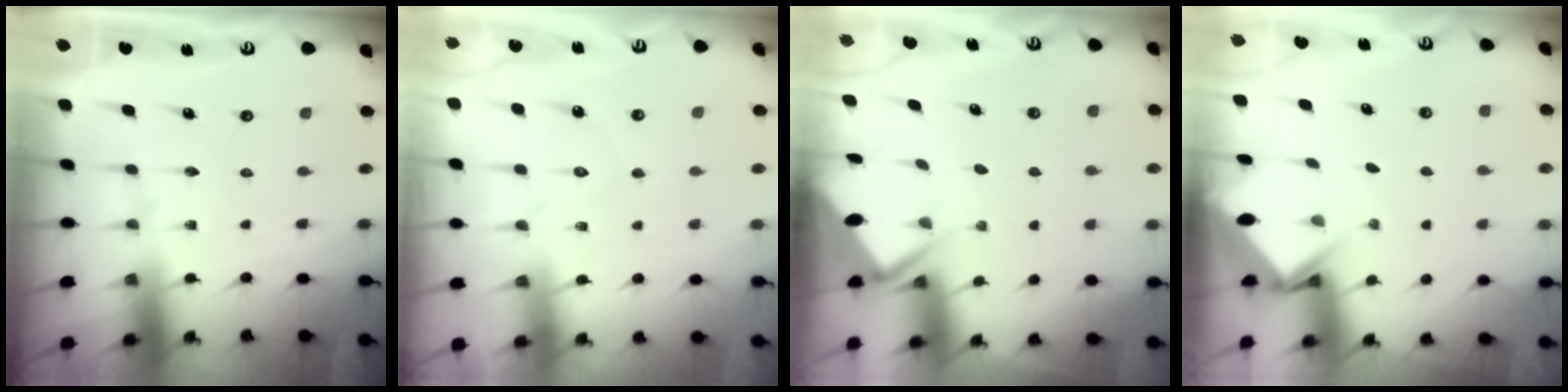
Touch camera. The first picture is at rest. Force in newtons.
{"total": 5.7, "press": 5.7, "slide": 0.1}
{"total": 3.8, "press": 3.8, "slide": 0.4}
{"total": 2.9, "press": 2.9, "slide": 0.2}